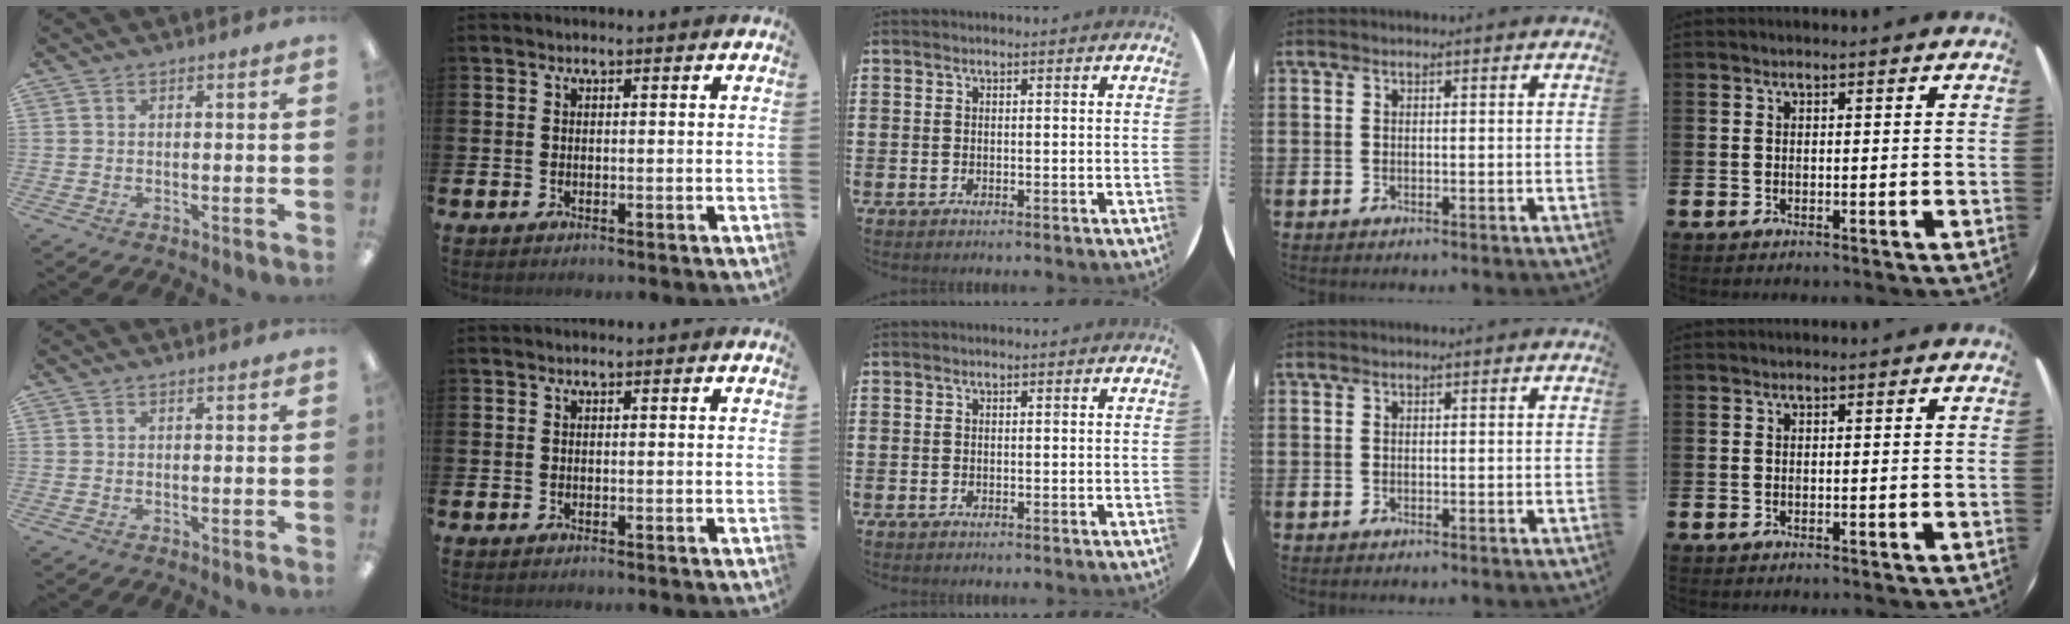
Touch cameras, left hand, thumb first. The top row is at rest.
{}